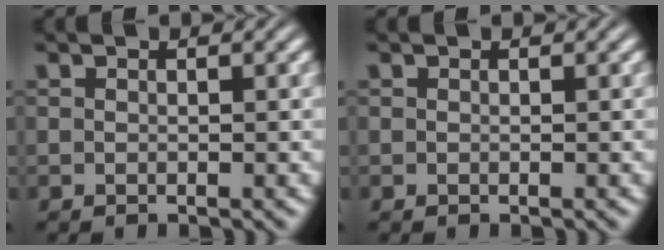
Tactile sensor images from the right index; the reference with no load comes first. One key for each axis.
{"total": 0.0}